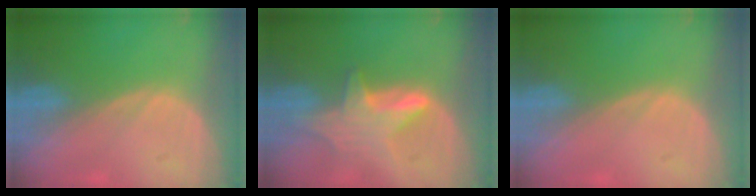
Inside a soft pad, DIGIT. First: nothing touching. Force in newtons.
{"total": 6.3, "press": 6.1, "slide": 1.5}
{"total": 0.0}